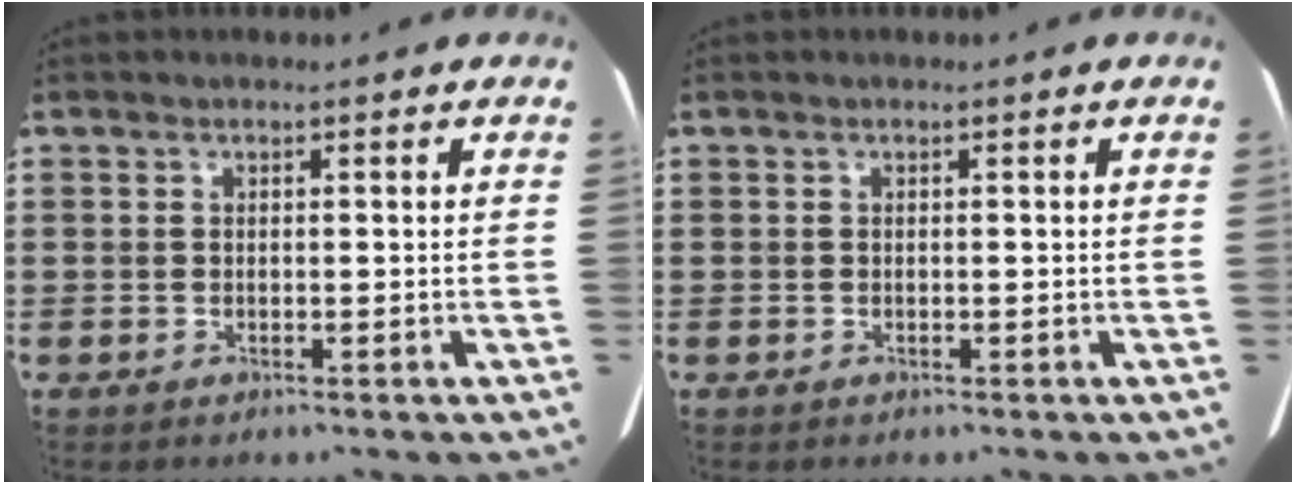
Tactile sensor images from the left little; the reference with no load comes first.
{"total": 0.0}